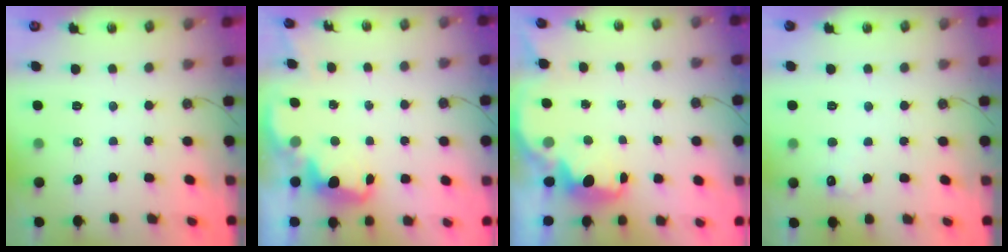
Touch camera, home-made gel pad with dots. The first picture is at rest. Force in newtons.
{"total": 2.5, "press": 2.5, "slide": 0.5}
{"total": 2.3, "press": 2.3, "slide": 0.4}
{"total": 6.4, "press": 6.3, "slide": 1.1}